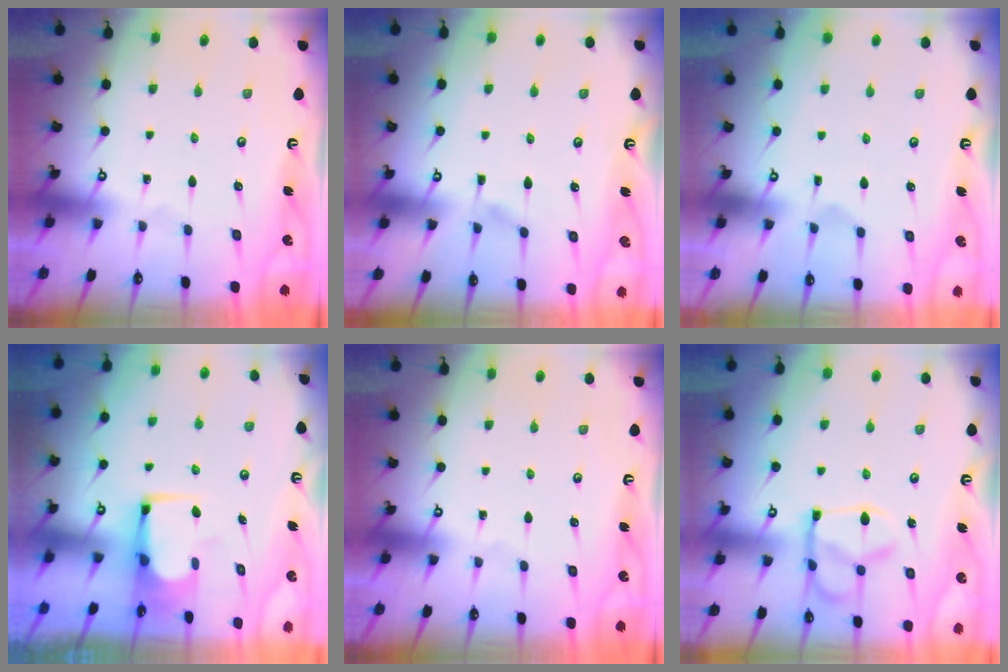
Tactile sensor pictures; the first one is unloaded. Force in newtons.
{"total": 5.0, "press": 5.0, "slide": 0.6}
{"total": 2.8, "press": 2.6, "slide": 1.2}
{"total": 2.8, "press": 2.8, "slide": 0.1}
{"total": 0.0}
{"total": 12.5, "press": 12.5, "slide": 0.9}